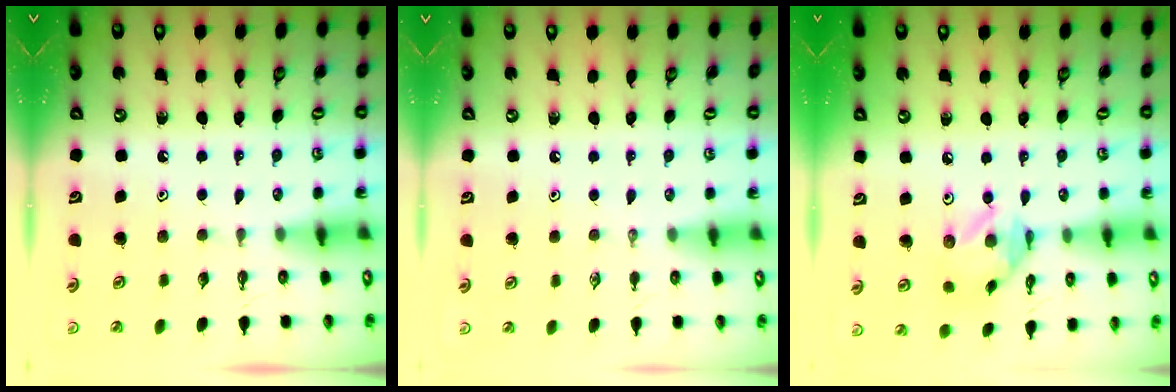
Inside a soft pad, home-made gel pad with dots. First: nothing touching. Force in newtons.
{"total": 0.0}
{"total": 9.3, "press": 9.3, "slide": 0.6}